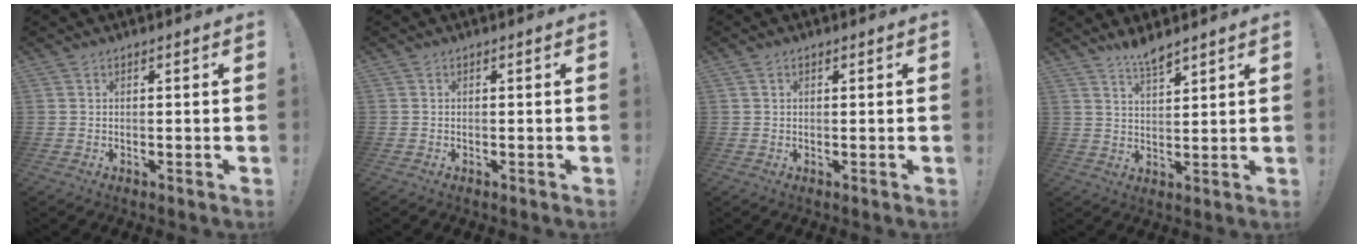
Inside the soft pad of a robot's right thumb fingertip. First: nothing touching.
{"total": 0.8, "force": [-0.1, 0.8, -0.1], "torque": [-0.003, 0.004, -0.002]}
{"total": 0.7, "force": [0.3, 0.5, 0.3], "torque": [0.001, -0.001, 0.005]}
{"total": 5.1, "force": [4.5, 0.7, 2.3], "torque": [-0.038, -0.034, 0.078]}